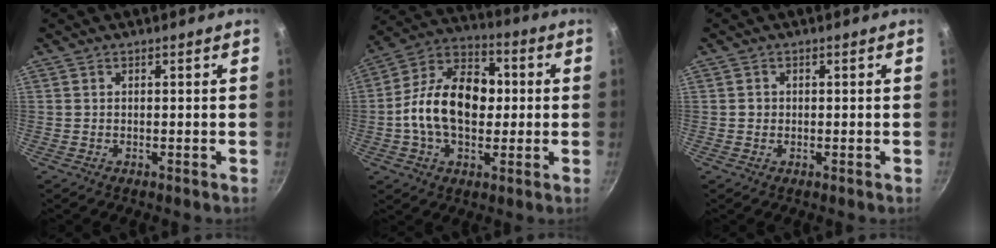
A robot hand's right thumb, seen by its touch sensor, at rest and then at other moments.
{"total": 17.4, "force": [-0.2, 11.6, 13.0], "torque": [-0.186, 0.031, -0.023]}
{"total": 1.1, "force": [0.0, 1.0, 0.3], "torque": [0.001, 0.003, -0.002]}